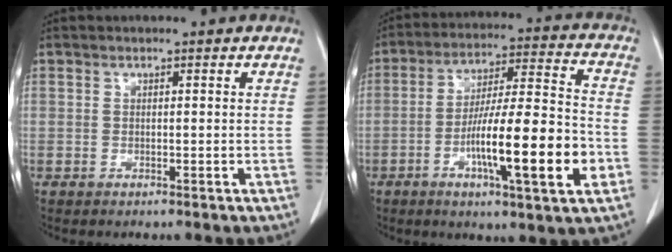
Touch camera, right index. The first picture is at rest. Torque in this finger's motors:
{"motor_torque": [1.31, -0.83, 1.05, 0.21]}